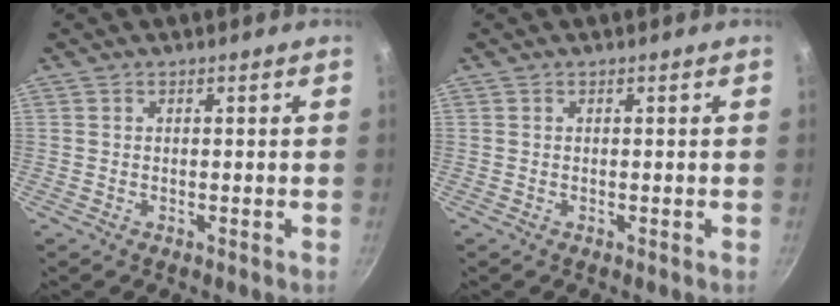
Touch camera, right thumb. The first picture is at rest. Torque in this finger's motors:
{"motor_torque": [0.00, 0.00, 0.00, 0.00, -0.01]}